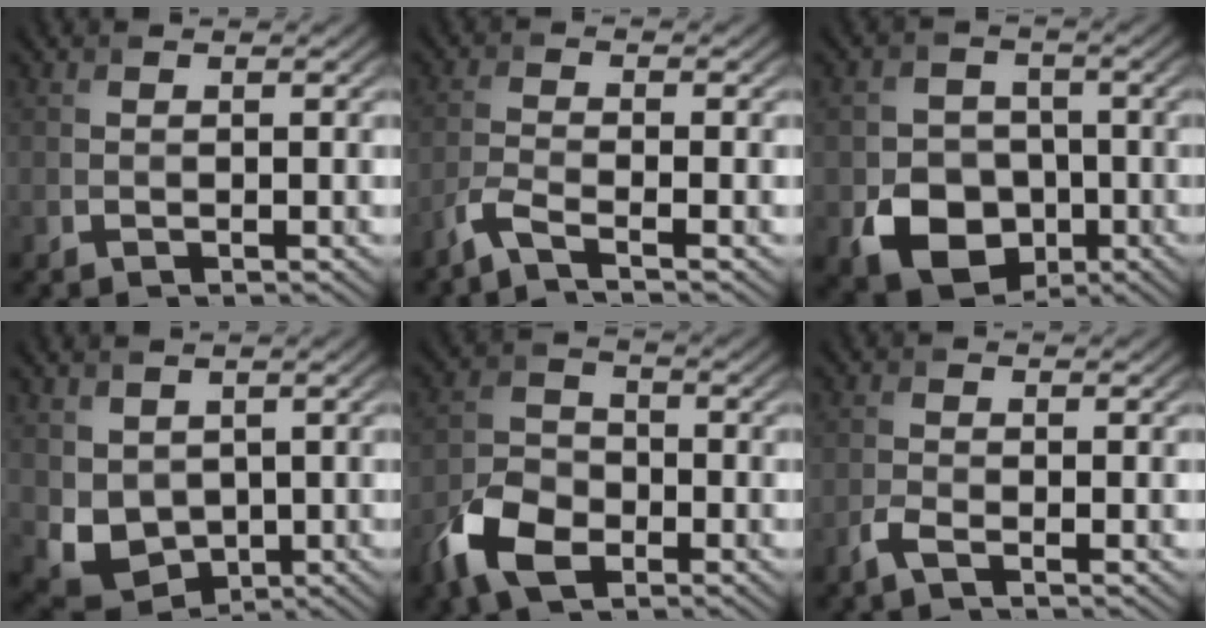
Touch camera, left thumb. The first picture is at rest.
{"total": 3.3, "force": [-2.4, 0.4, 2.2], "torque": [-0.044, -0.004, -0.067]}
{"total": 8.5, "force": [-3.0, 6.8, 4.1], "torque": [-0.082, -0.025, -0.058]}
{"total": 5.9, "force": [0.8, 4.8, 3.3], "torque": [-0.096, -0.024, 0.020]}
{"total": 8.0, "force": [-4.4, 4.7, 4.8], "torque": [-0.110, -0.005, -0.098]}
{"total": 2.0, "force": [-1.4, 0.3, 1.4], "torque": [-0.034, -0.001, -0.035]}